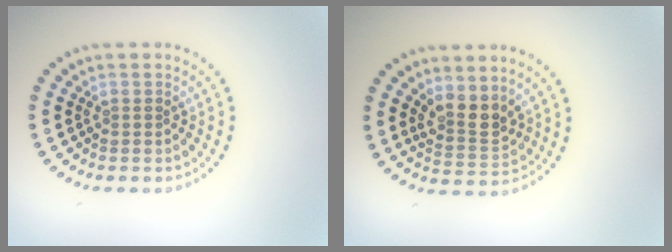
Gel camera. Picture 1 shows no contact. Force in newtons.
{"total": 2.8, "press": 2.4, "slide": 1.4}